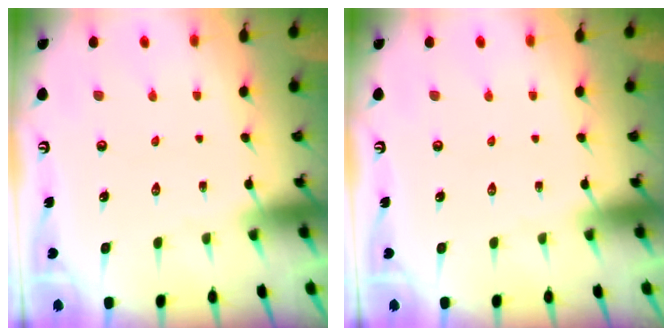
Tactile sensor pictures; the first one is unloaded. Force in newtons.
{"total": 0.0}